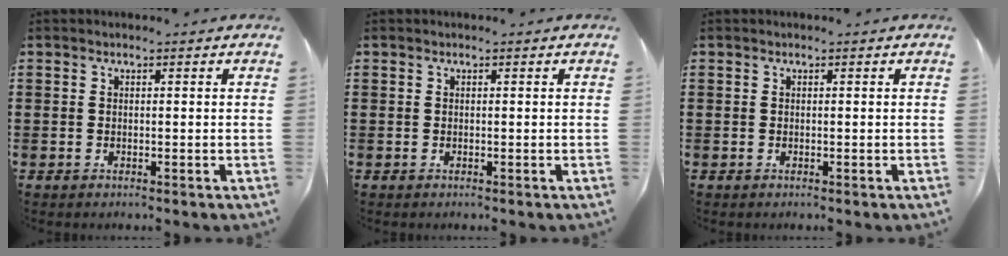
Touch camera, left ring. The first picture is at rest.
{"total": 0.0}
{"total": 0.0}